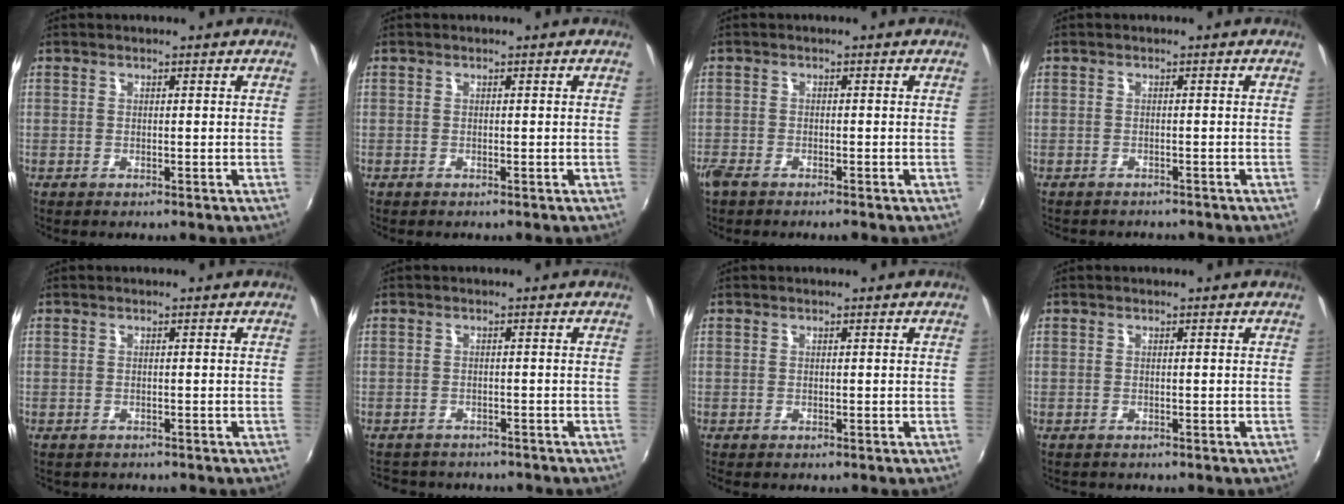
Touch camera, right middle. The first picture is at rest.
{"total": 0.0}
{"total": 3.3, "force": [-2.7, 1.1, 1.7], "torque": [-0.047, -0.010, -0.055]}
{"total": 2.8, "force": [-2.6, 0.9, 0.6], "torque": [-0.019, -0.013, -0.037]}
{"total": 1.0, "force": [-0.8, 0.5, 0.1], "torque": [-0.008, -0.002, -0.011]}
{"total": 6.7, "force": [-5.9, 2.6, 1.8], "torque": [-0.046, -0.013, -0.087]}
{"total": 0.0}
{"total": 0.6, "force": [-0.5, 0.3, 0.0], "torque": [-0.002, -0.002, -0.009]}